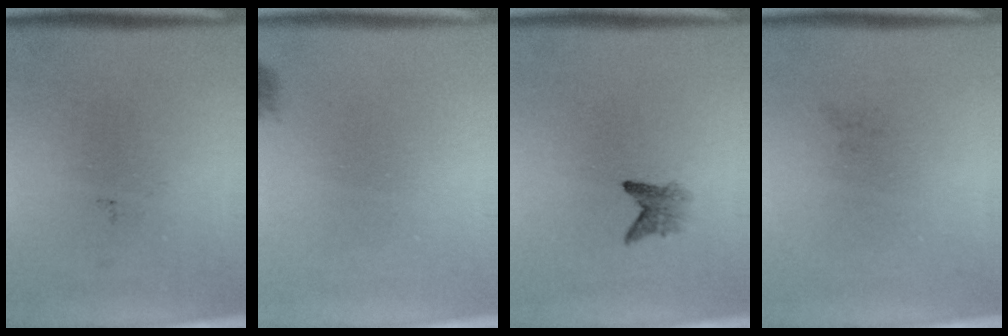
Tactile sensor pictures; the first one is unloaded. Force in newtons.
{"total": 0.9}
{"total": 1.8}
{"total": 0.0}